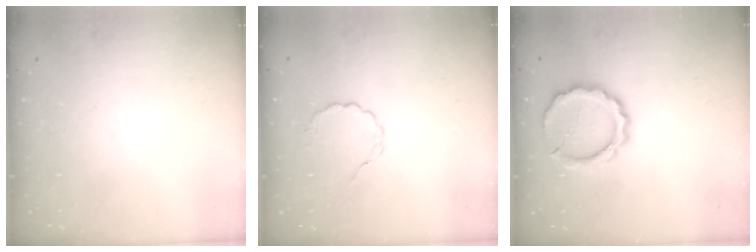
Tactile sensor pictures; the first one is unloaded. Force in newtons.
{"total": 2.9, "press": 2.6, "slide": 1.1}
{"total": 12.2, "press": 12.1, "slide": 1.8}